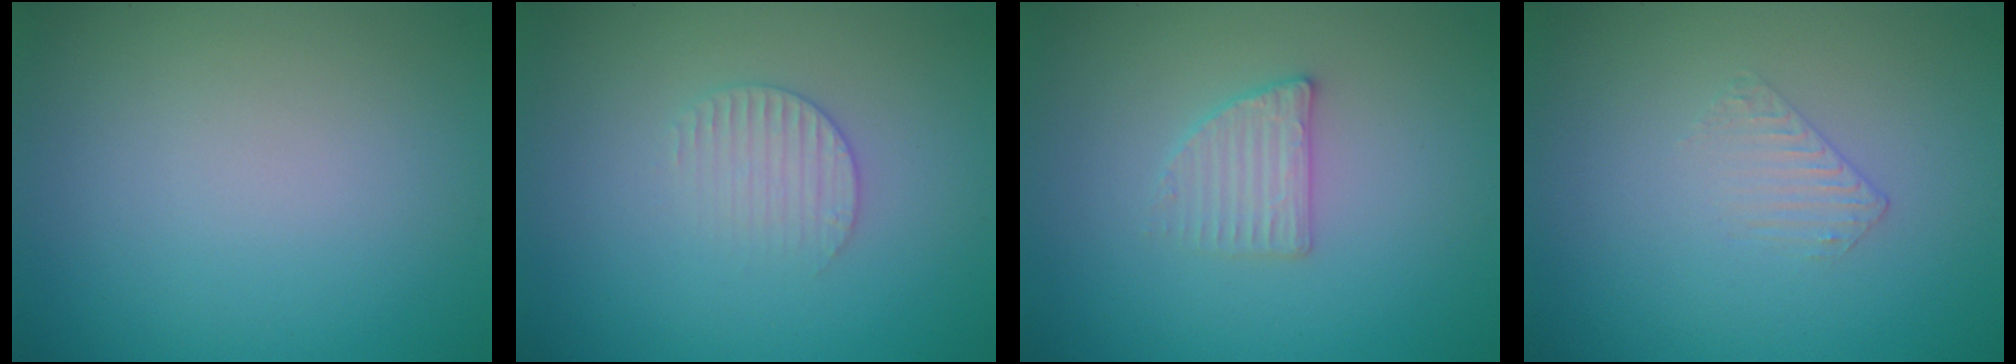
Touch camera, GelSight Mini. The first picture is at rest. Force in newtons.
{"total": 1.9, "press": 1.9, "slide": 0.3}
{"total": 2.1, "press": 2.1, "slide": 0.4}
{"total": 0.9, "press": 0.2, "slide": 0.9}